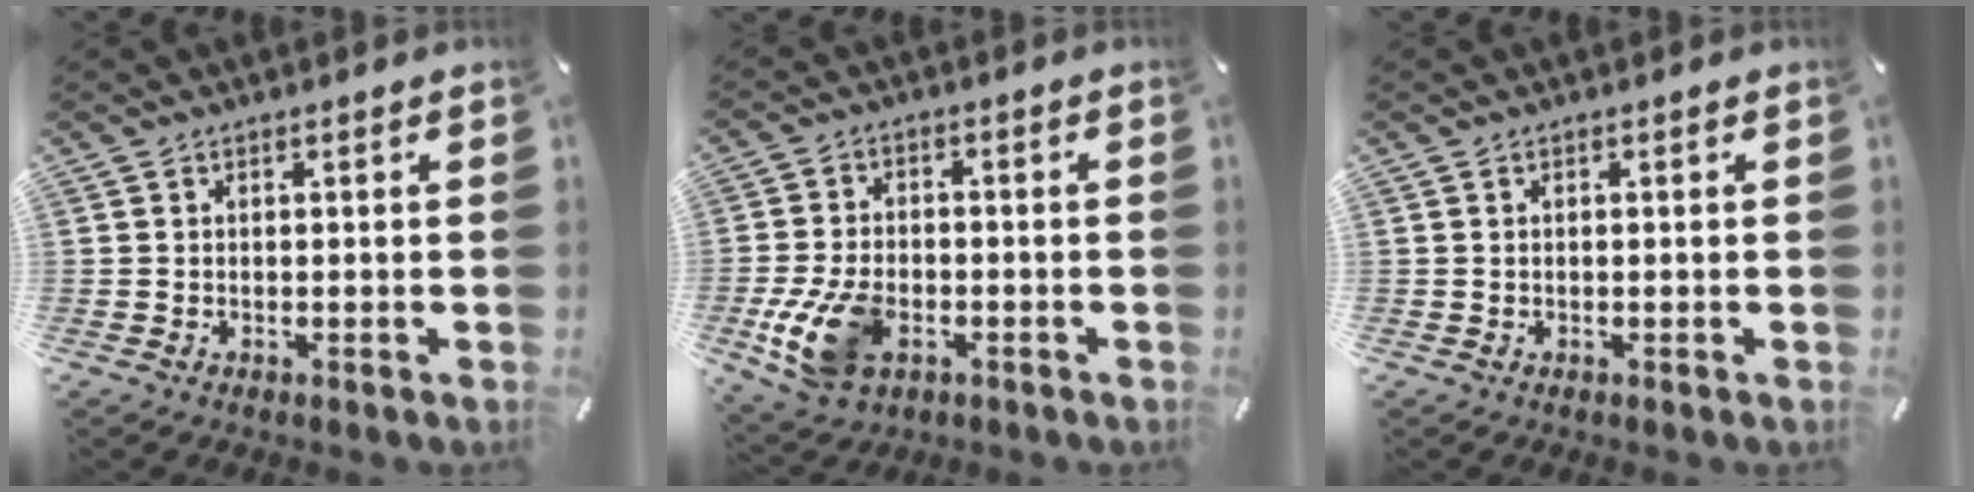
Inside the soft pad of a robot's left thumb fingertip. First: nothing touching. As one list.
[{"total": 12.0, "force": [-3.9, 7.7, 8.3], "torque": [-0.176, -0.001, -0.068]}, {"total": 0.0}]